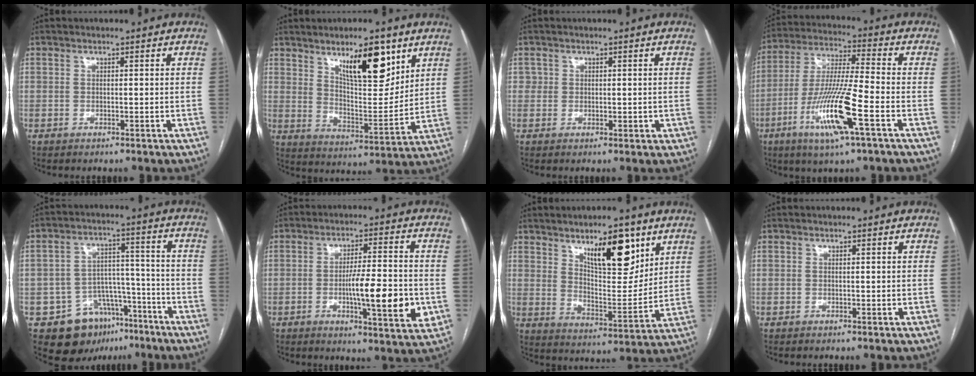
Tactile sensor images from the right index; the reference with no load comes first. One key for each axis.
{"total": 12.8, "fx": 7.4, "fy": 3.7, "fz": 9.8, "tx": -0.154, "ty": -0.004, "tz": 0.130}
{"total": 2.2, "fx": 0.4, "fy": 2.0, "fz": 0.8, "tx": -0.005, "ty": 0.001, "tz": 0.007}
{"total": 14.4, "fx": -5.8, "fy": 0.6, "fz": 13.2, "tx": -0.266, "ty": -0.017, "tz": -0.109}
{"total": 13.2, "fx": -7.9, "fy": 9.2, "fz": 5.2, "tx": -0.068, "ty": 0.050, "tz": -0.112}
{"total": 12.4, "fx": -2.6, "fy": 2.0, "fz": 12.0, "tx": -0.179, "ty": -0.004, "tz": -0.039}
{"total": 12.8, "fx": 7.3, "fy": 4.1, "fz": 9.7, "tx": -0.149, "ty": -0.005, "tz": 0.126}
{"total": 0.0}